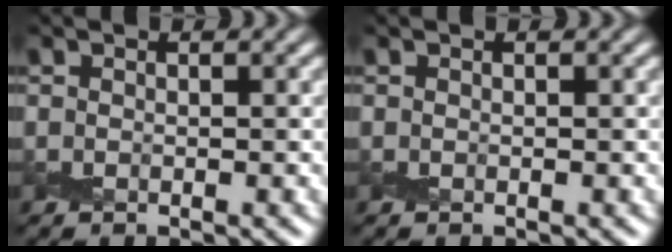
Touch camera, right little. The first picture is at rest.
{"total": 0.0}